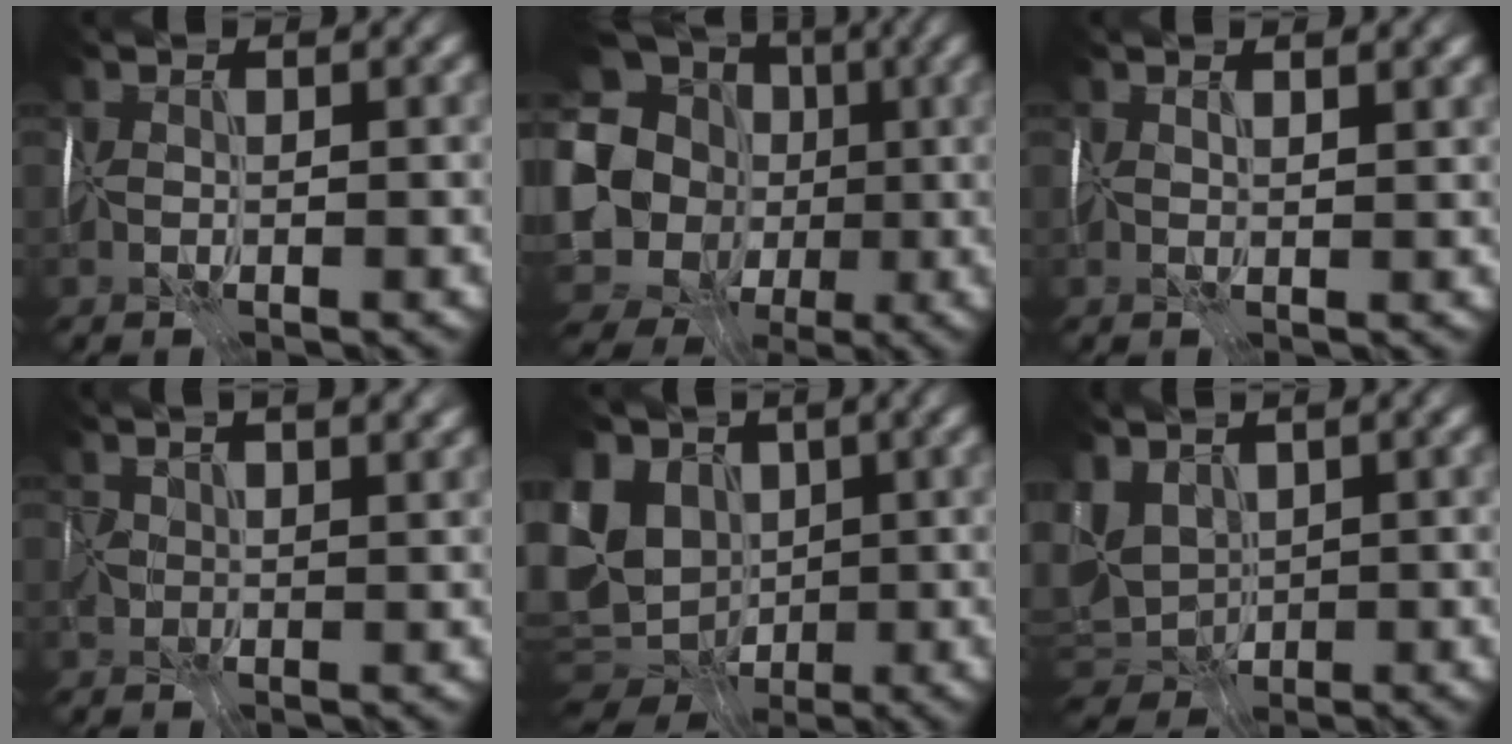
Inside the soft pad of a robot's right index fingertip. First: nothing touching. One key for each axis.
{"total": 16.9, "fx": -1.4, "fy": 15.6, "fz": 6.5, "tx": -0.160, "ty": 0.013, "tz": -0.051}
{"total": 1.4, "fx": 1.2, "fy": 0.1, "fz": 0.8, "tx": -0.012, "ty": 0.000, "tz": 0.016}
{"total": 5.5, "fx": 2.4, "fy": 2.8, "fz": 4.1, "tx": -0.066, "ty": 0.015, "tz": 0.039}
{"total": 12.5, "fx": -0.6, "fy": 10.3, "fz": 7.0, "tx": -0.170, "ty": 0.008, "tz": -0.020}
{"total": 5.4, "fx": 0.6, "fy": 3.9, "fz": 3.8, "tx": -0.090, "ty": -0.005, "tz": 0.015}